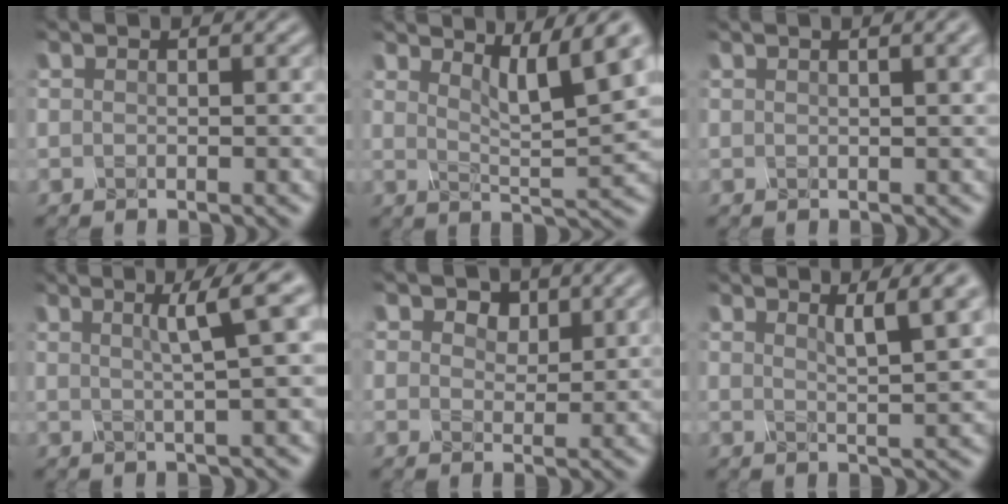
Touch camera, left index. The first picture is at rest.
{"total": 6.8, "force": [4.1, 0.8, 5.3], "torque": [-0.080, 0.009, 0.087]}
{"total": 7.3, "force": [3.5, 3.5, 5.4], "torque": [-0.028, 0.049, 0.027]}
{"total": 4.0, "force": [1.4, 0.0, 3.7], "torque": [-0.044, 0.016, 0.037]}
{"total": 0.8, "force": [0.5, 0.6, -0.3], "torque": [-0.009, -0.005, 0.022]}
{"total": 4.1, "force": [2.5, 0.4, 3.2], "torque": [-0.033, 0.018, 0.041]}